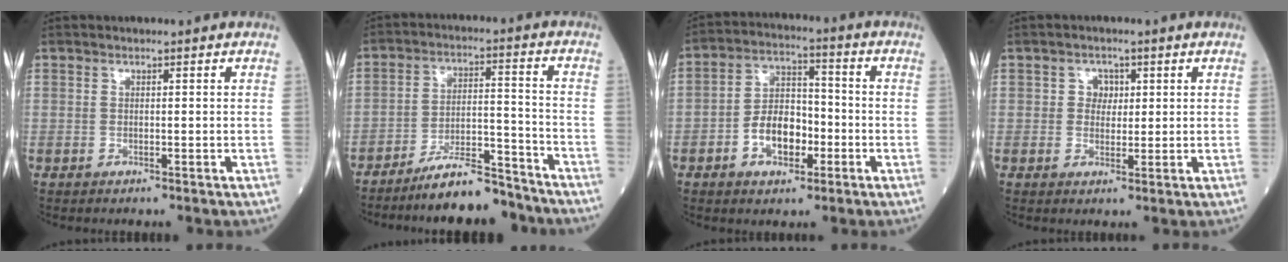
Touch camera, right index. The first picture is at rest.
{"total": 9.9, "force": [-8.8, 1.8, 4.1], "torque": [-0.064, 0.010, -0.152]}
{"total": 8.5, "force": [-3.0, 4.8, 6.4], "torque": [-0.122, 0.018, -0.054]}
{"total": 2.6, "force": [0.7, 2.1, 1.3], "torque": [-0.013, 0.002, 0.008]}